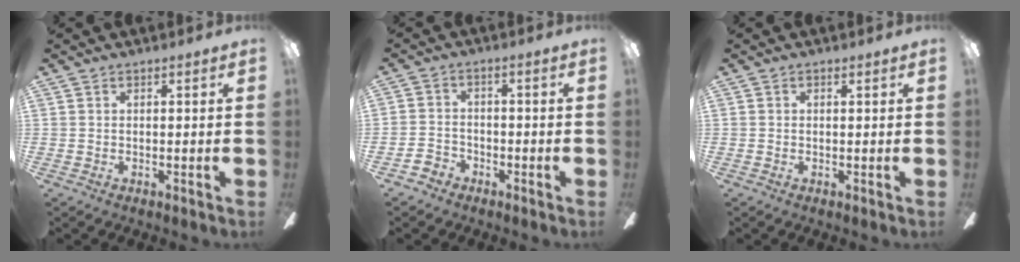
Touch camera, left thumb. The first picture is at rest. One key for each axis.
{"total": 3.6, "fx": -2.8, "fy": 2.2, "fz": 0.5, "tx": -0.013, "ty": 0.015, "tz": -0.055}
{"total": 0.0}